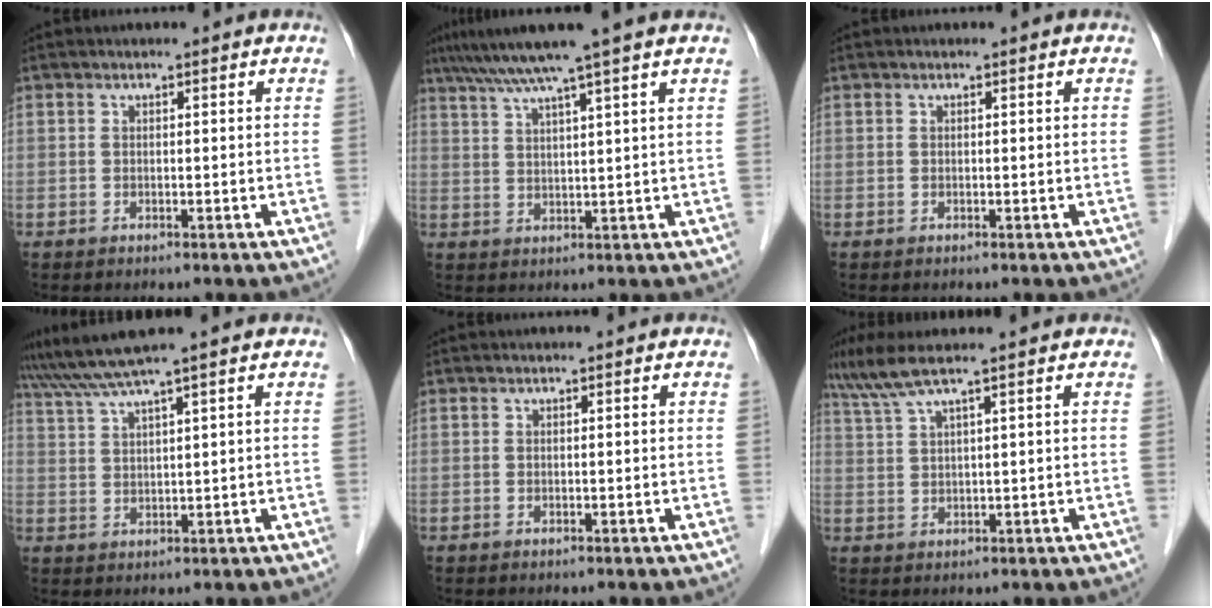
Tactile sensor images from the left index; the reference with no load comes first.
{"total": 8.3, "force": [6.4, -1.9, 5.0], "torque": [-0.082, 0.018, 0.101]}
{"total": 0.0}
{"total": 5.3, "force": [4.4, -1.8, 2.3], "torque": [-0.055, 0.013, 0.092]}
{"total": 0.0}
{"total": 5.6, "force": [4.3, -1.1, 3.4], "torque": [-0.080, 0.017, 0.089]}